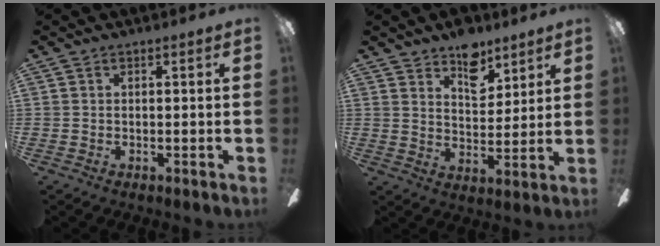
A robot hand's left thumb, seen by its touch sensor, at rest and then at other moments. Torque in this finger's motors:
{"motor_torque": [0.38, -0.20, 0.51, -0.62, 0.01]}